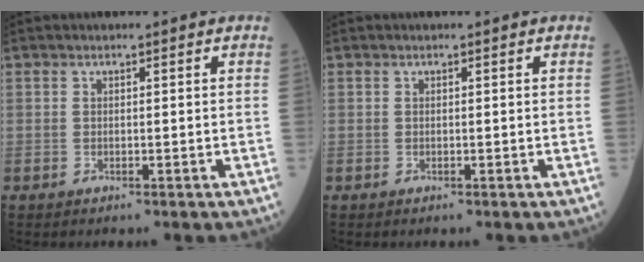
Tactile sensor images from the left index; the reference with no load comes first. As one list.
[{"total": 0.0}]